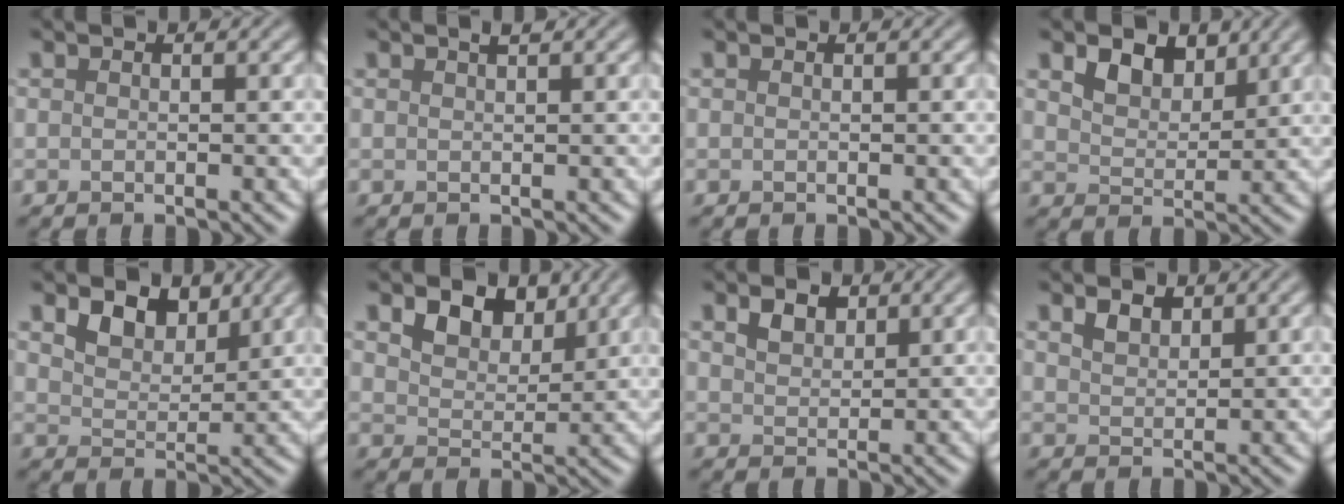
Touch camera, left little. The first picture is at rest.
{"total": 0.8, "force": [0.6, 0.1, 0.5], "torque": [-0.007, 0.001, 0.010]}
{"total": 0.0}
{"total": 3.4, "force": [2.3, 2.0, 1.6], "torque": [-0.039, -0.008, 0.039]}
{"total": 4.0, "force": [2.6, 2.4, 1.9], "torque": [-0.043, -0.010, 0.042]}
{"total": 4.6, "force": [2.9, 2.8, 2.2], "torque": [-0.045, -0.013, 0.050]}
{"total": 2.1, "force": [1.3, 1.3, 1.0], "torque": [-0.022, 0.003, 0.027]}
{"total": 1.8, "force": [1.3, 1.0, 0.8], "torque": [-0.018, 0.002, 0.028]}